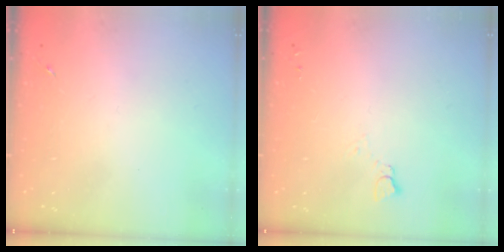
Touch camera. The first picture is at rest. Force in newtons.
{"total": 2.8, "press": 2.7, "slide": 0.3}